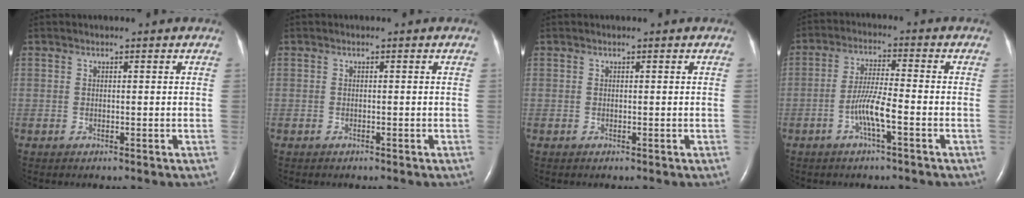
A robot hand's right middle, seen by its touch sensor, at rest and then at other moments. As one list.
[{"total": 0.0}, {"total": 0.0}, {"total": 5.7, "force": [-2.3, 0.2, 5.2], "torque": [-0.106, 0.002, -0.046]}]